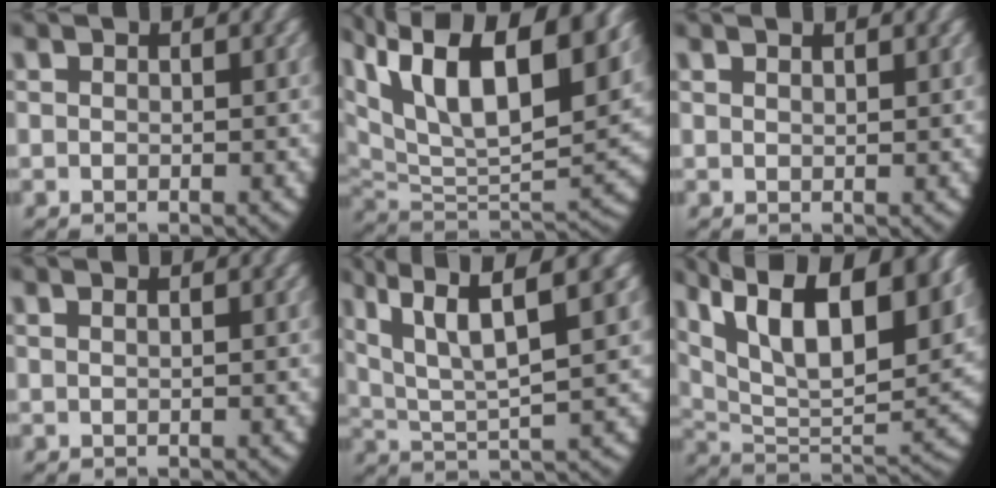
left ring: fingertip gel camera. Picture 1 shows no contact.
{"total": 14.2, "force": [4.0, 8.5, 10.7], "torque": [-0.209, -0.013, 0.072]}
{"total": 0.9, "force": [0.8, -0.4, 0.3], "torque": [-0.006, -0.003, 0.019]}
{"total": 0.7, "force": [0.3, -0.3, 0.5], "torque": [-0.009, 0.001, 0.008]}
{"total": 7.8, "force": [3.2, 3.6, 6.1], "torque": [-0.126, -0.016, 0.067]}
{"total": 13.9, "force": [4.7, 7.6, 10.7], "torque": [-0.194, -0.015, 0.083]}